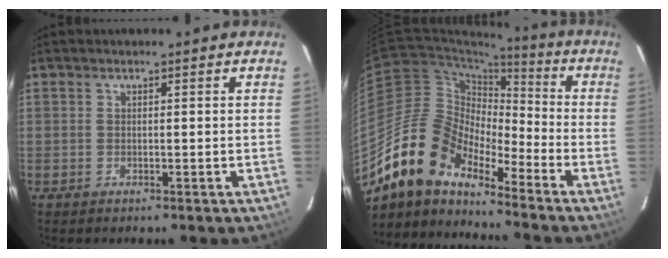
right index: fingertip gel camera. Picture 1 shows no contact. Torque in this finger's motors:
{"motor_torque": [0.98, -0.96, 0.80, 0.12]}